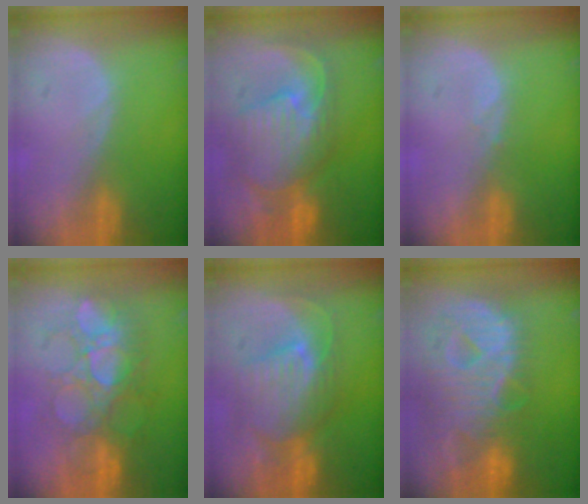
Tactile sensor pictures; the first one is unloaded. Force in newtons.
{"total": 11.0, "press": 9.6, "slide": 5.4}
{"total": 0.5, "press": 0.5, "slide": 0.2}
{"total": 8.8, "press": 8.6, "slide": 1.5}
{"total": 9.3, "press": 8.7, "slide": 3.3}
{"total": 12.8, "press": 10.9, "slide": 6.8}